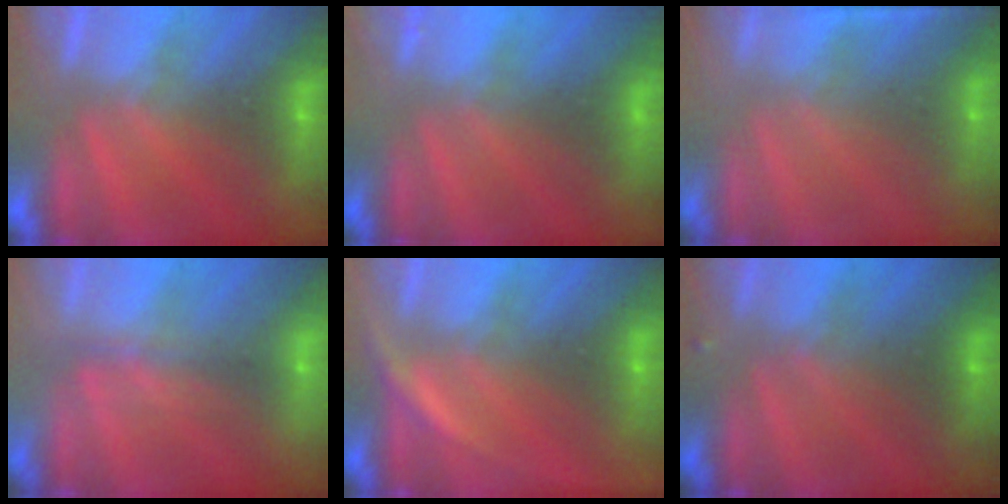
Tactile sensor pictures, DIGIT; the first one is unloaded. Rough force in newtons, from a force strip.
{"total": 2.2}
{"total": 1.6}
{"total": 2.4}
{"total": 2.9}
{"total": 1.9}